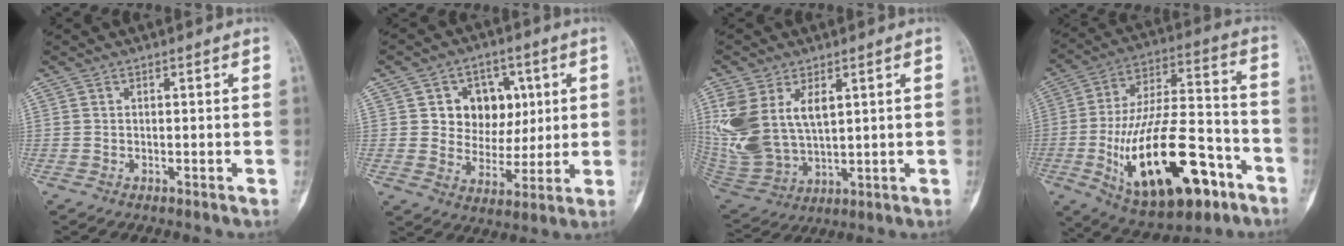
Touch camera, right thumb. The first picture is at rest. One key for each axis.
{"total": 11.4, "fx": 3.0, "fy": 9.5, "fz": 5.6, "tx": -0.029, "ty": -0.005, "tz": 0.051}
{"total": 15.2, "fx": 4.7, "fy": 9.1, "fz": 11.2, "tx": -0.232, "ty": -0.014, "tz": 0.112}
{"total": 26.6, "fx": -10.4, "fy": 11.9, "fz": 21.4, "tx": -0.383, "ty": 0.048, "tz": -0.156}